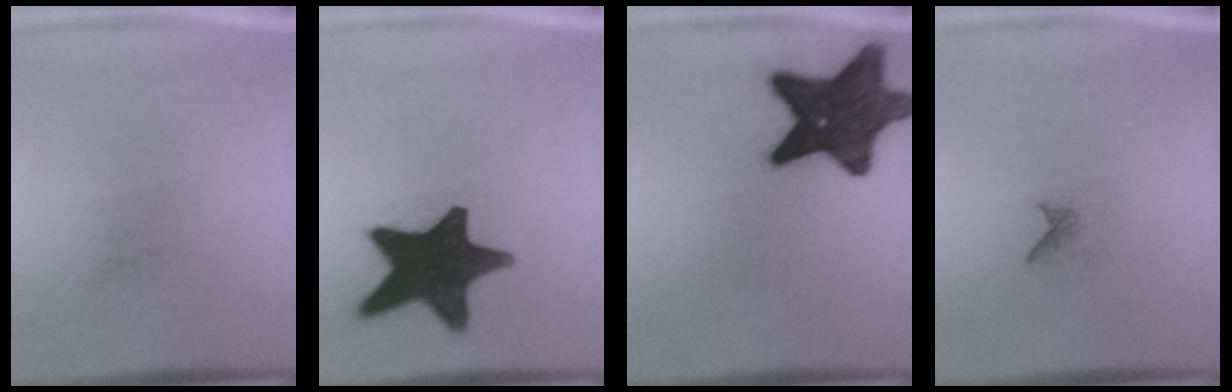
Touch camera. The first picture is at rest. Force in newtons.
{"total": 17.9}
{"total": 15.7}
{"total": 0.6}